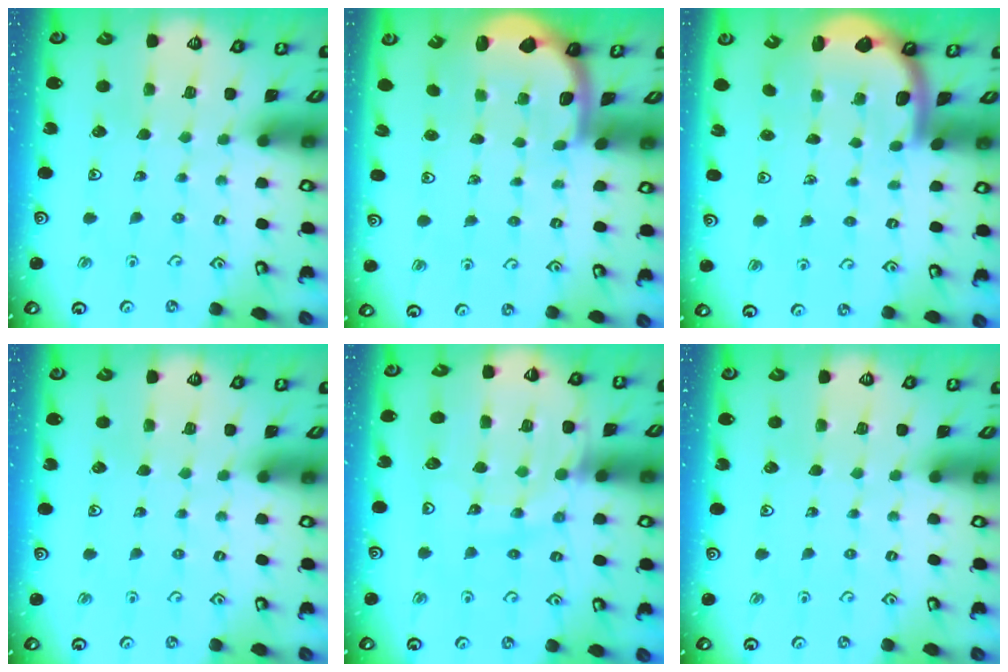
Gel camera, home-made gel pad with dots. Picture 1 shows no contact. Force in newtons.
{"total": 1.9, "press": 1.8, "slide": 0.5}
{"total": 2.3, "press": 2.3, "slide": 0.4}
{"total": 0.0}
{"total": 14.8, "press": 14.7, "slide": 1.8}
{"total": 0.0}